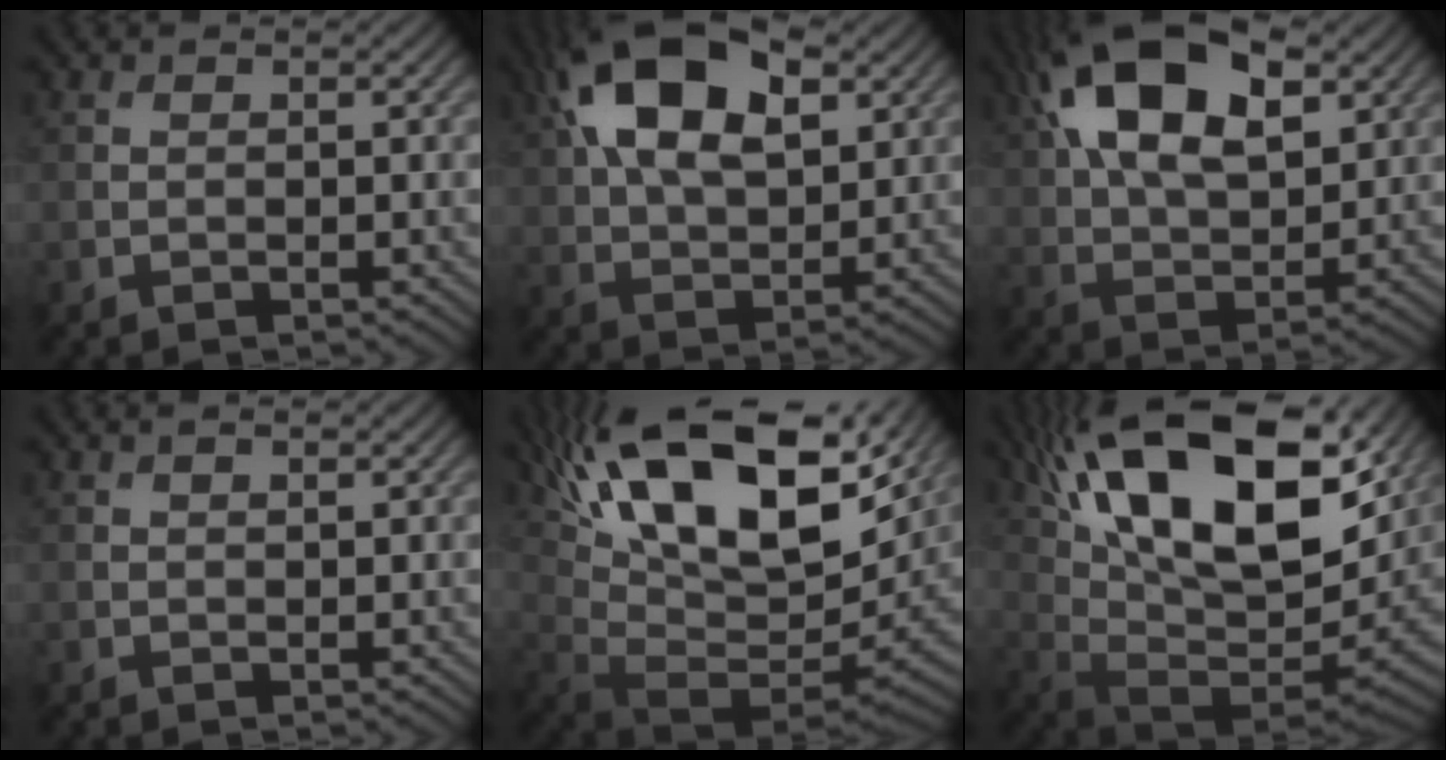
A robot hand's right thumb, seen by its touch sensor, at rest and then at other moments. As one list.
[{"total": 15.1, "force": [5.8, 8.2, 11.3], "torque": [-0.226, 0.025, 0.093]}, {"total": 16.6, "force": [6.8, 8.9, 12.3], "torque": [-0.246, 0.031, 0.102]}, {"total": 0.7, "force": [0.5, 0.1, 0.4], "torque": [-0.009, 0.002, 0.010]}, {"total": 20.3, "force": [9.9, 8.1, 15.7], "torque": [-0.290, 0.024, 0.175]}, {"total": 21.7, "force": [10.5, 9.2, 16.5], "torque": [-0.307, 0.043, 0.178]}]